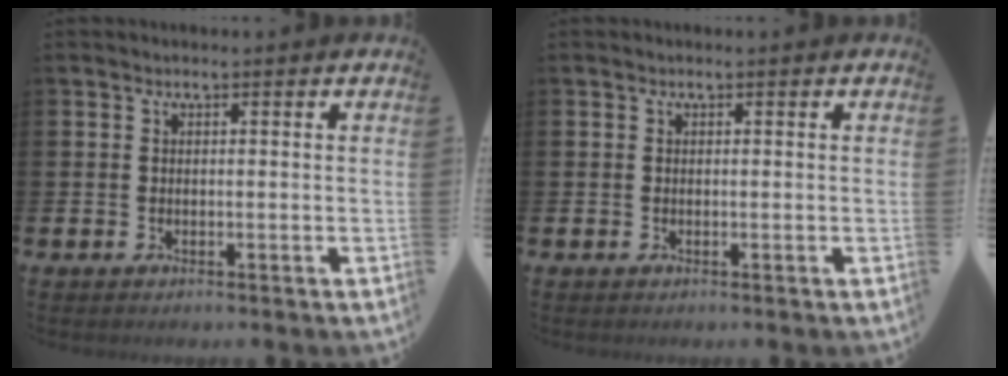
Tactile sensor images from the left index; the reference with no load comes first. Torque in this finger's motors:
{"motor_torque": [0.01, 0.00, -0.01, -0.01]}